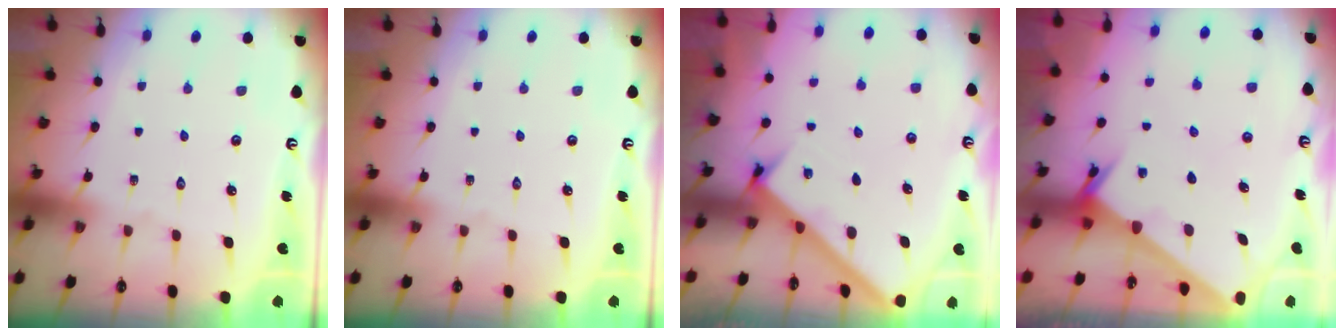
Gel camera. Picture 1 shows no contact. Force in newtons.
{"total": 0.0}
{"total": 2.6, "press": 2.6, "slide": 0.3}
{"total": 2.2, "press": 2.2, "slide": 0.2}